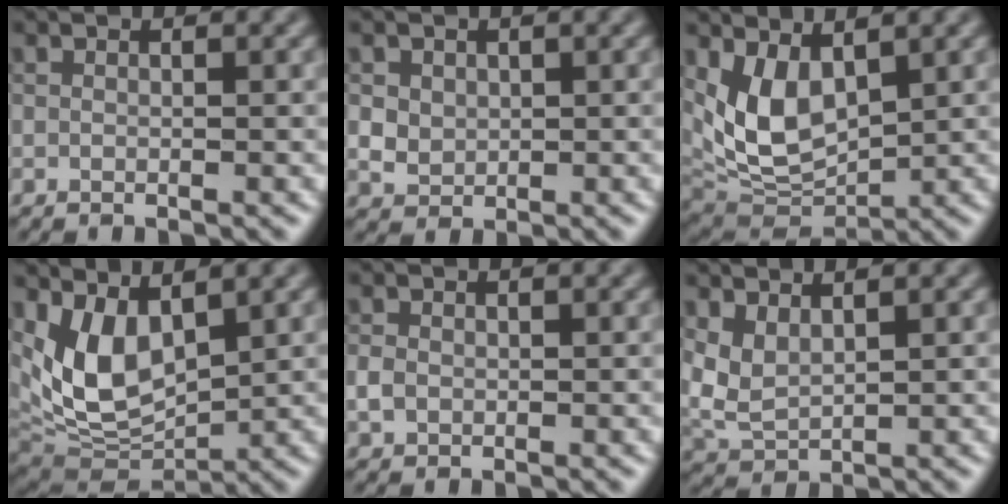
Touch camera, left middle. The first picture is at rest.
{"total": 2.3, "force": [0.7, 2.0, 1.0], "torque": [-0.028, -0.003, 0.024]}
{"total": 6.3, "force": [1.9, 3.7, 4.7], "torque": [-0.101, -0.017, 0.044]}
{"total": 7.0, "force": [2.0, 4.0, 5.4], "torque": [-0.117, -0.018, 0.042]}
{"total": 1.4, "force": [-0.1, 1.2, 0.7], "torque": [-0.014, -0.002, -0.006]}
{"total": 3.0, "force": [1.2, 1.8, 2.1], "torque": [-0.056, 0.000, 0.029]}